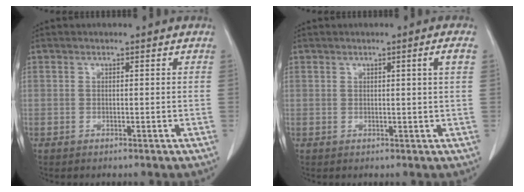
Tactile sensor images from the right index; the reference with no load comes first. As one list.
[{"total": 2.6, "force": [0.8, -0.2, 2.5], "torque": [-0.044, 0.004, 0.015]}]